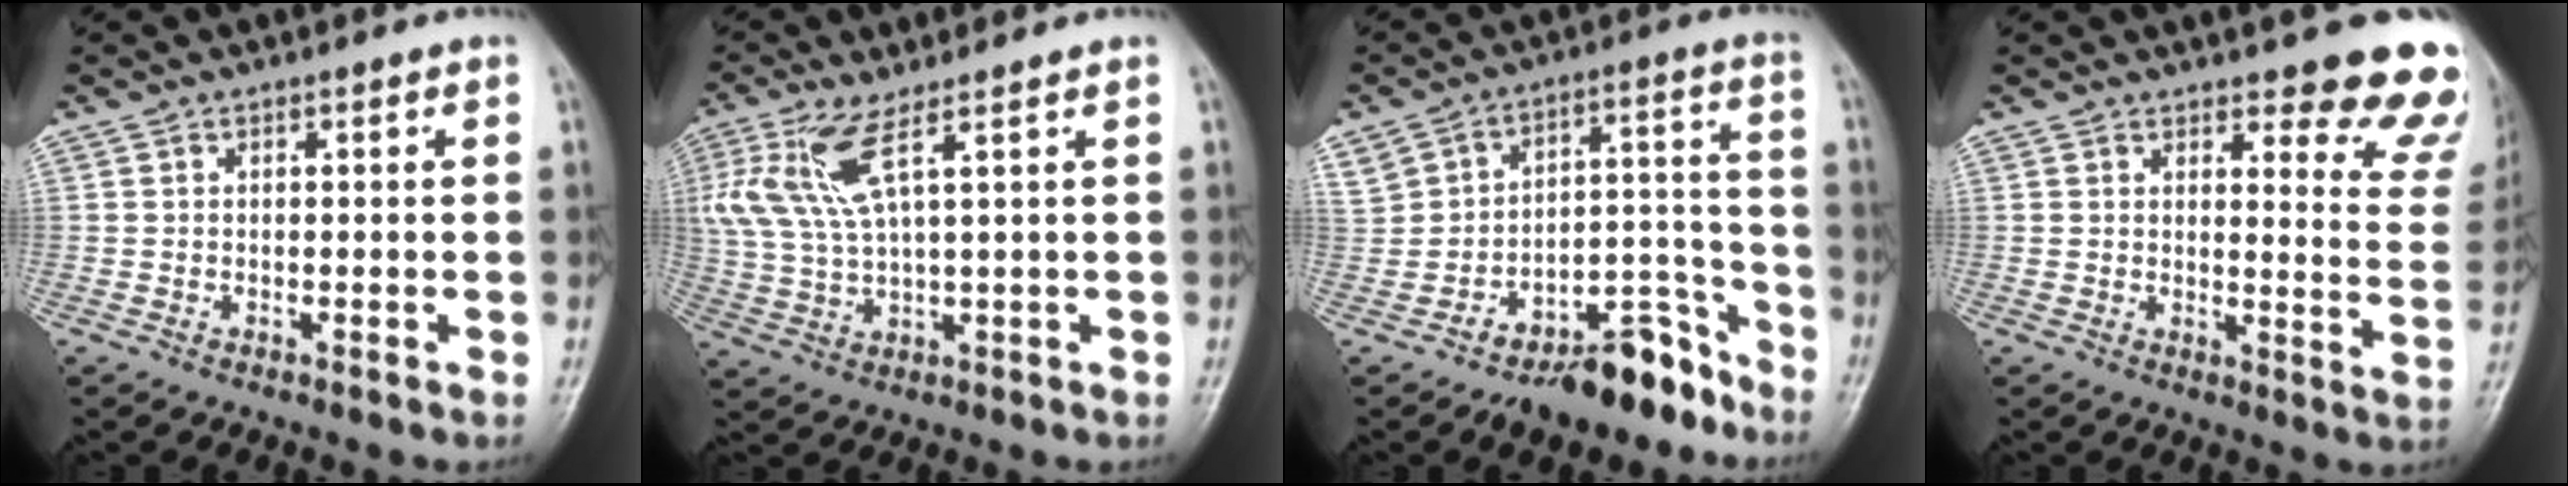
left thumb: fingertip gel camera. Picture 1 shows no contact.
{"total": 8.5, "force": [3.9, 1.6, 7.3], "torque": [-0.193, -0.007, 0.087]}
{"total": 14.0, "force": [-8.6, 7.8, 7.8], "torque": [-0.071, 0.103, -0.129]}
{"total": 14.0, "force": [11.3, 3.7, 7.3], "torque": [-0.032, -0.081, 0.111]}